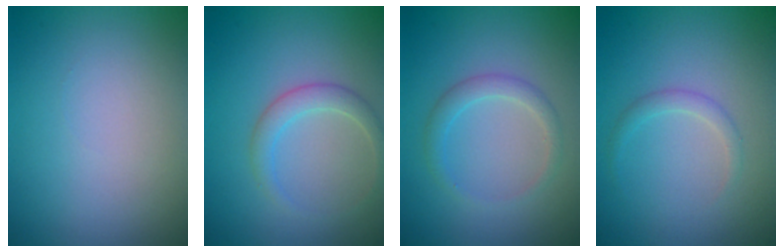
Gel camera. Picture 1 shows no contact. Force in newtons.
{"total": 2.1, "press": 2.1, "slide": 0.1}
{"total": 1.8, "press": 1.8, "slide": 0.0}
{"total": 1.2, "press": 1.2, "slide": 0.0}